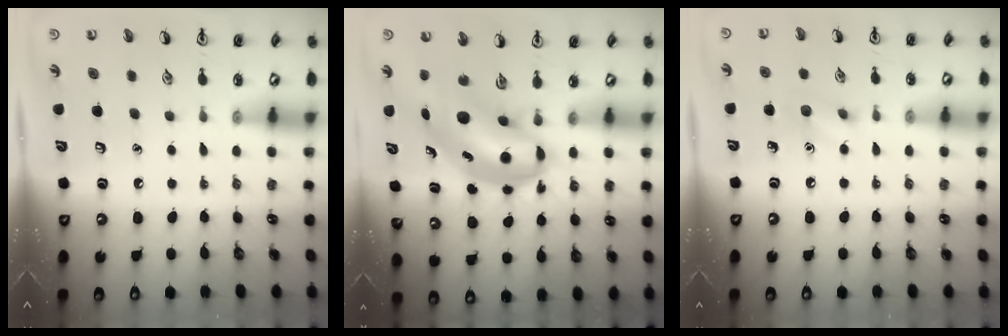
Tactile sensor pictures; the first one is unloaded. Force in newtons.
{"total": 7.9, "press": 7.7, "slide": 1.6}
{"total": 6.6, "press": 6.4, "slide": 1.7}